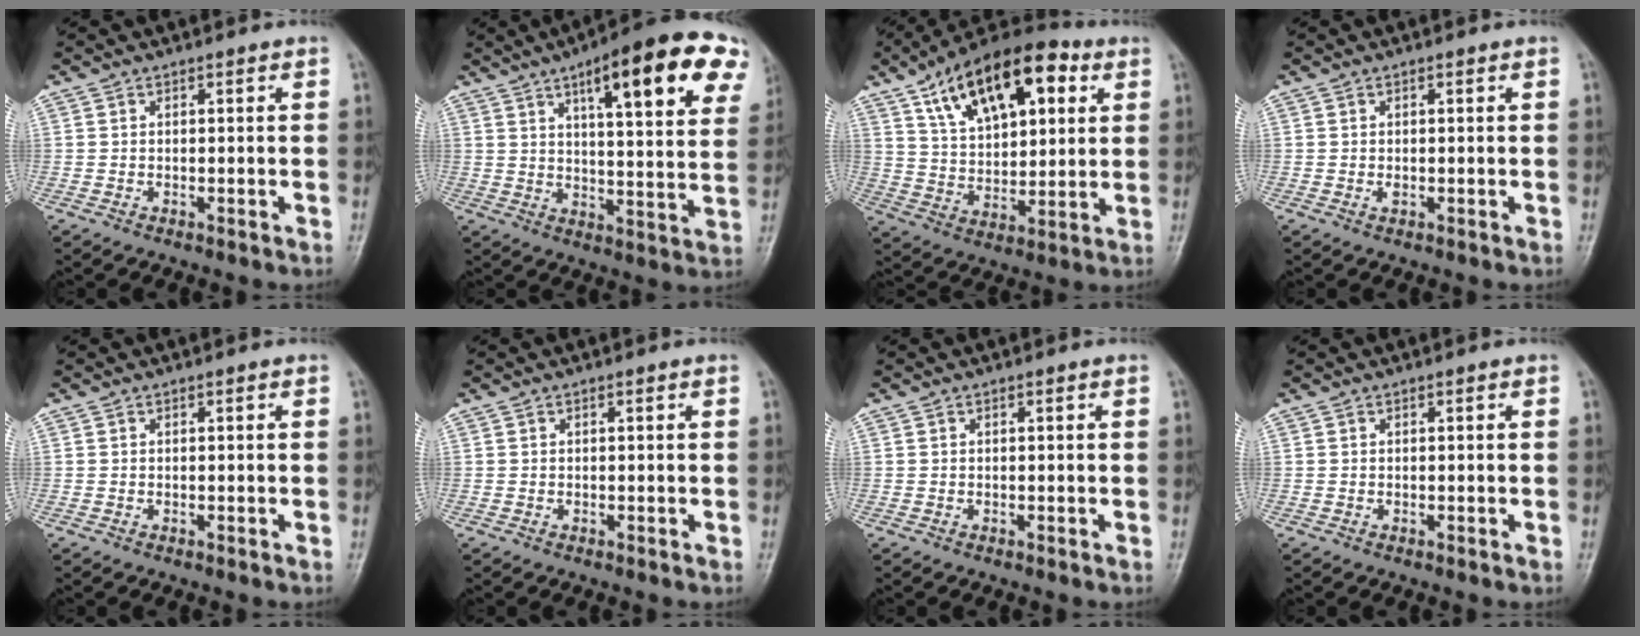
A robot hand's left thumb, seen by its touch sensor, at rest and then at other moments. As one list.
[{"total": 21.0, "force": [10.1, 5.6, 17.5], "torque": [-0.211, -0.015, 0.136]}, {"total": 20.6, "force": [9.2, 10.5, 15.1], "torque": [-0.205, -0.013, 0.156]}, {"total": 0.8, "force": [0.0, 0.4, 0.7], "torque": [-0.009, 0.001, 0.002]}, {"total": 0.0}, {"total": 0.0}, {"total": 0.0}, {"total": 0.0}]